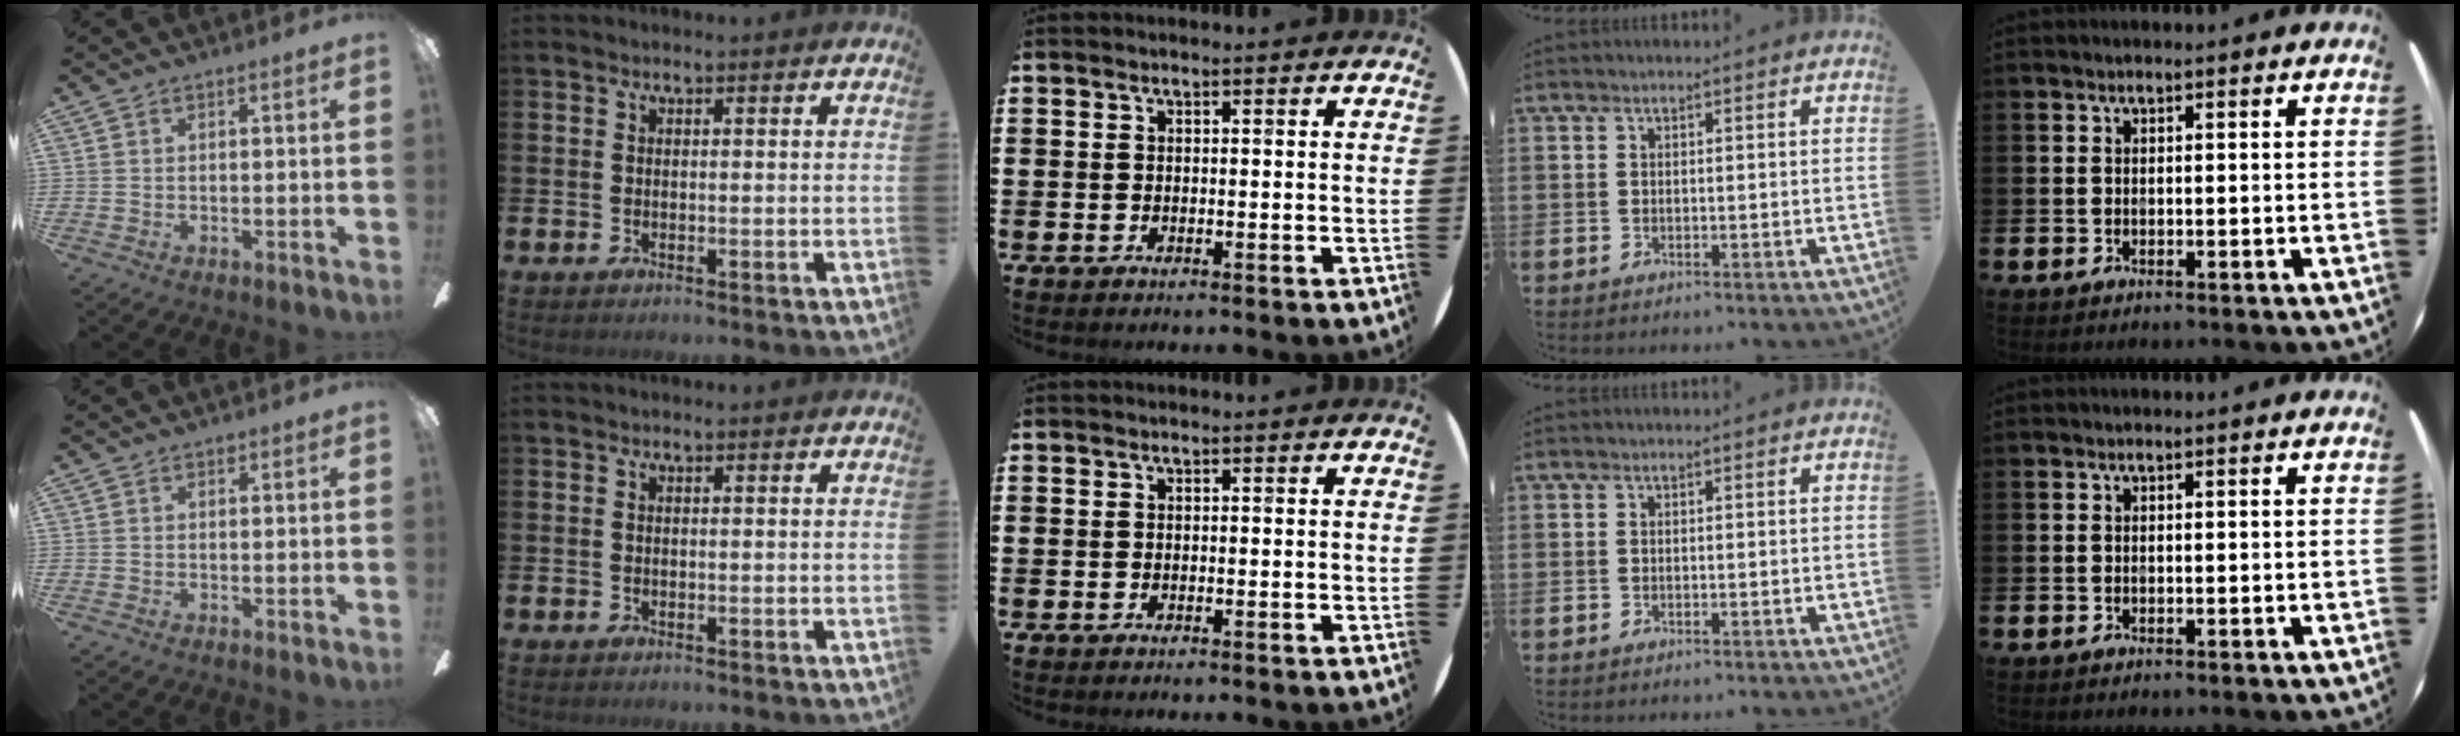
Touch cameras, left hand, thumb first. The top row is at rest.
{"thumb": {"total": 0.6, "force": [0.4, 0.4, 0.1], "torque": [0.004, -0.001, 0.005]}}